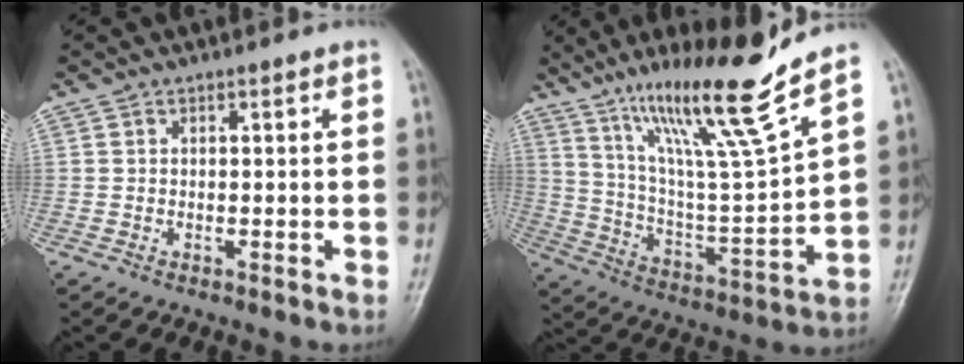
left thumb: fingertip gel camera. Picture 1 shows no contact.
{"total": 19.5, "force": [13.3, 0.8, 14.2], "torque": [-0.222, -0.073, 0.237]}